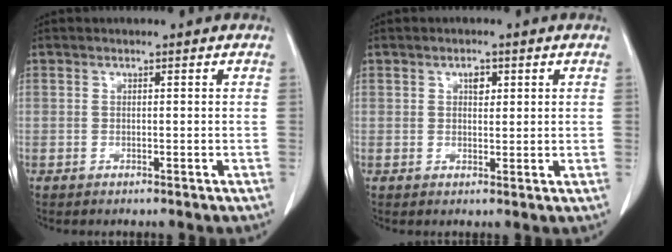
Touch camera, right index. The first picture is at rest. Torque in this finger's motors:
{"motor_torque": [0.05, 0.06, 0.01, 0.00]}